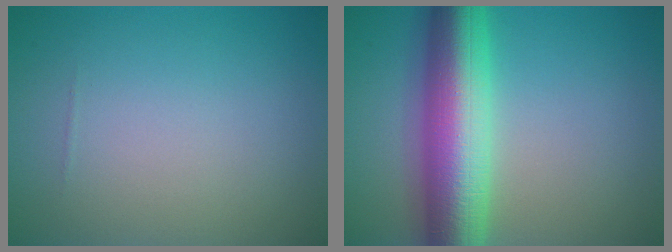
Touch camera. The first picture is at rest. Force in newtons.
{"total": 10.7, "press": 10.7, "slide": 0.0}